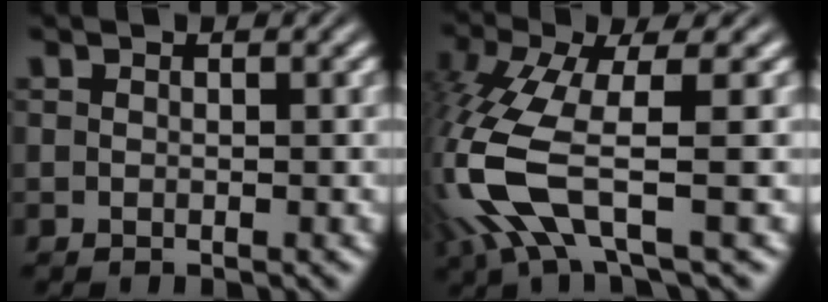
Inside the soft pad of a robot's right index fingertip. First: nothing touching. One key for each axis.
{"total": 6.5, "fx": -0.9, "fy": 2.0, "fz": 6.1, "tx": -0.169, "ty": -0.029, "tz": 0.001}